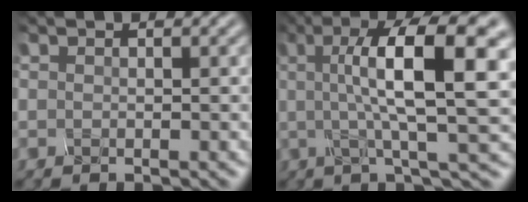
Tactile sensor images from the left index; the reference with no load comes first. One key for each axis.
{"total": 11.3, "fx": 1.6, "fy": 2.8, "fz": 10.9, "tx": -0.148, "ty": 0.010, "tz": 0.022}